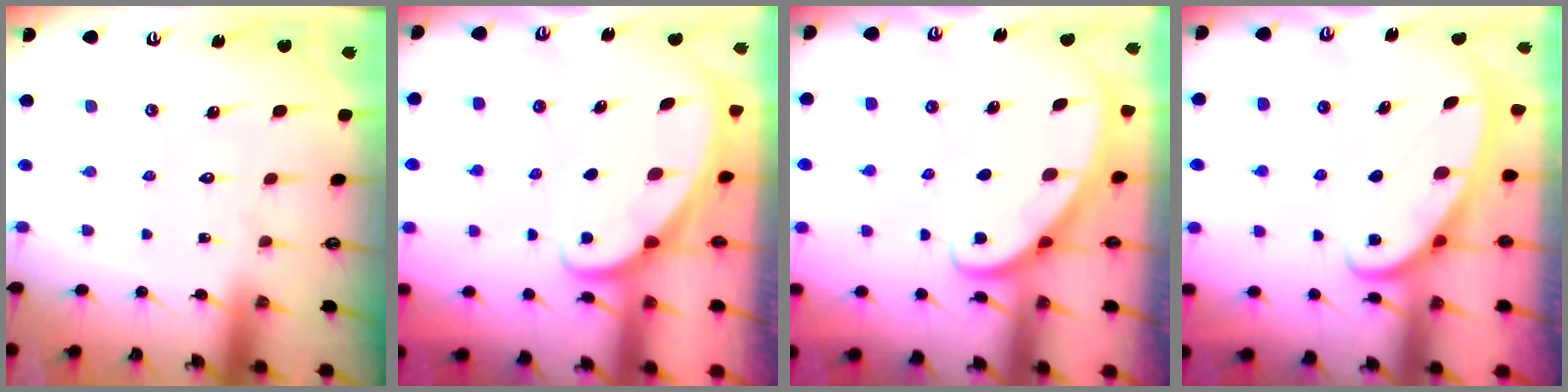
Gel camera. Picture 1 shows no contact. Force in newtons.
{"total": 1.9, "press": 1.9, "slide": 0.1}
{"total": 2.9, "press": 2.9, "slide": 0.2}
{"total": 2.6, "press": 2.6, "slide": 0.5}